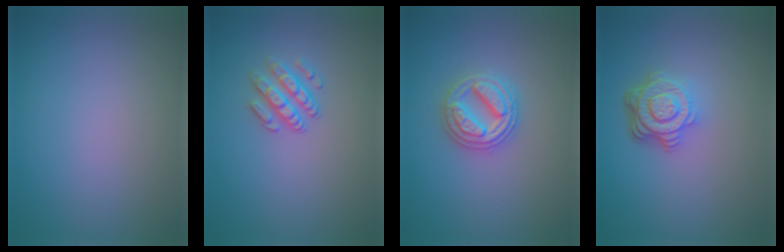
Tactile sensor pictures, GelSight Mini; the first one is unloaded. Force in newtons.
{"total": 2.5, "press": 2.3, "slide": 0.9}
{"total": 4.4, "press": 4.3, "slide": 0.5}
{"total": 4.6, "press": 3.4, "slide": 3.2}